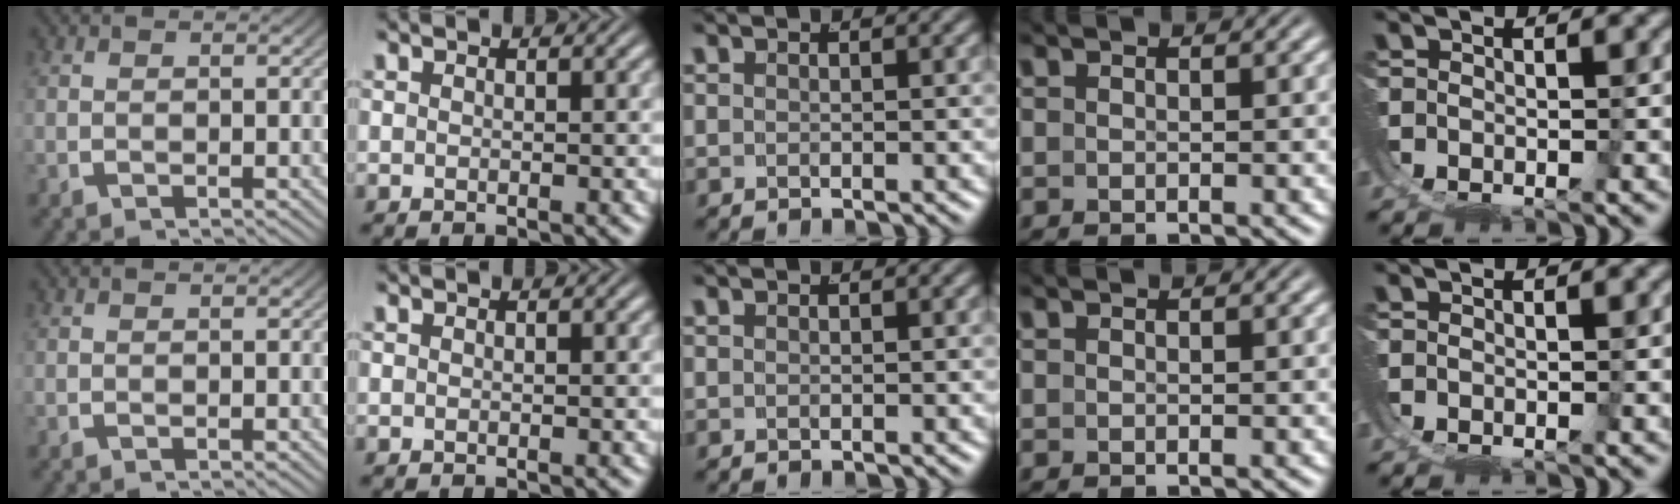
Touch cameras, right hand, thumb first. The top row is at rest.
{}